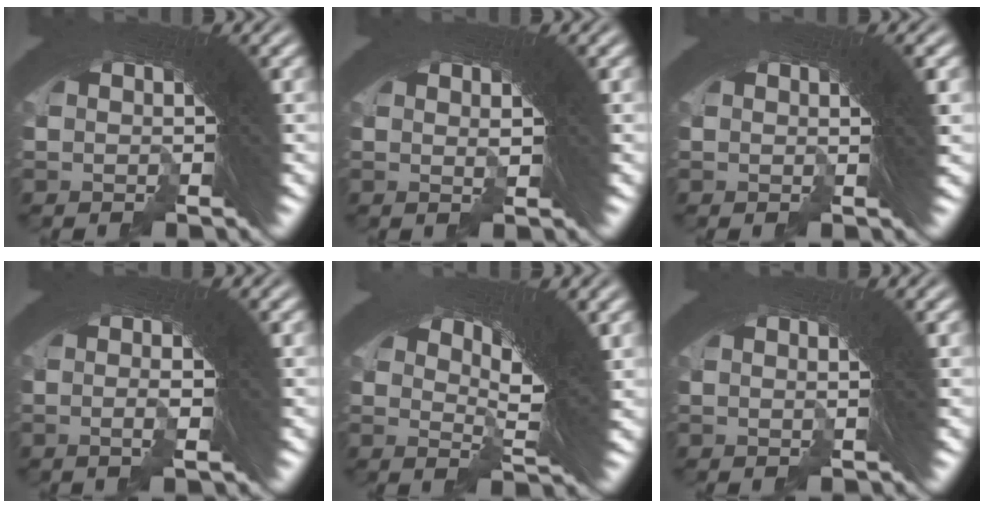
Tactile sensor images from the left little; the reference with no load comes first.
{"total": 1.9, "force": [0.1, 1.2, 1.4], "torque": [-0.026, -0.004, -0.001]}
{"total": 0.6, "force": [0.0, -0.2, 0.6], "torque": [-0.014, 0.000, 0.000]}
{"total": 3.1, "force": [0.3, 1.7, 2.6], "torque": [-0.024, 0.016, -0.008]}
{"total": 4.8, "force": [0.1, 2.2, 4.2], "torque": [-0.071, -0.023, 0.008]}
{"total": 1.1, "force": [0.3, 0.7, 0.9], "torque": [-0.021, 0.004, 0.000]}